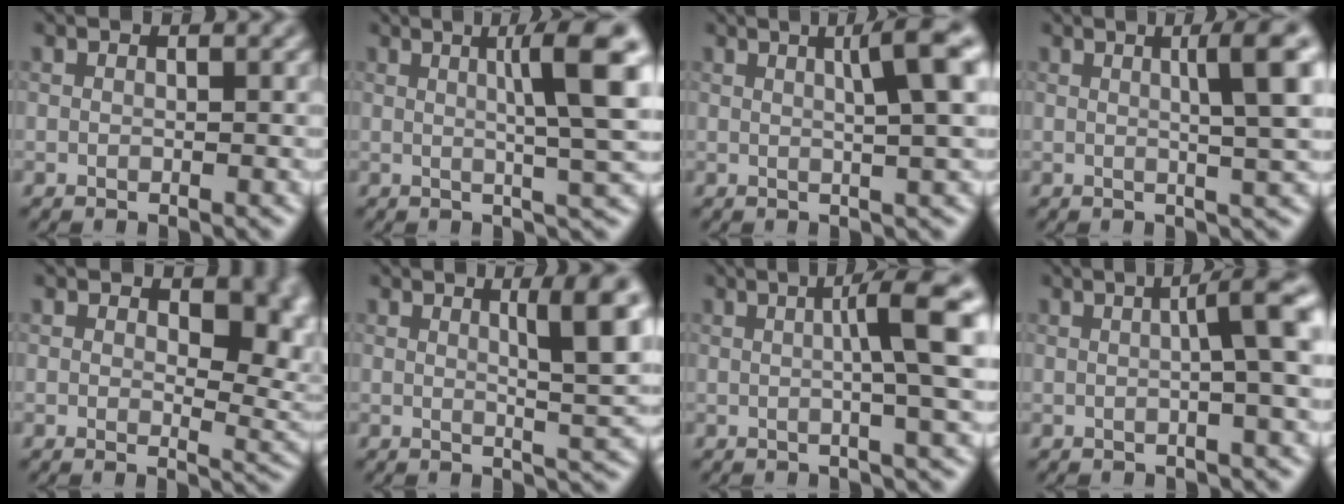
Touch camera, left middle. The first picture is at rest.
{"total": 7.3, "force": [1.7, 0.9, 7.0], "torque": [-0.092, 0.011, 0.027]}
{"total": 5.5, "force": [1.6, 0.8, 5.2], "torque": [-0.061, 0.014, 0.022]}
{"total": 5.7, "force": [1.4, 1.0, 5.4], "torque": [-0.066, 0.012, 0.021]}
{"total": 5.7, "force": [1.8, 3.1, 4.4], "torque": [-0.048, -0.010, 0.028]}
{"total": 5.5, "force": [1.8, 0.9, 5.1], "torque": [-0.067, -0.001, 0.028]}
{"total": 6.3, "force": [0.9, 0.8, 6.1], "torque": [-0.084, 0.017, 0.011]}
{"total": 5.7, "force": [0.7, 1.1, 5.5], "torque": [-0.068, 0.014, 0.008]}